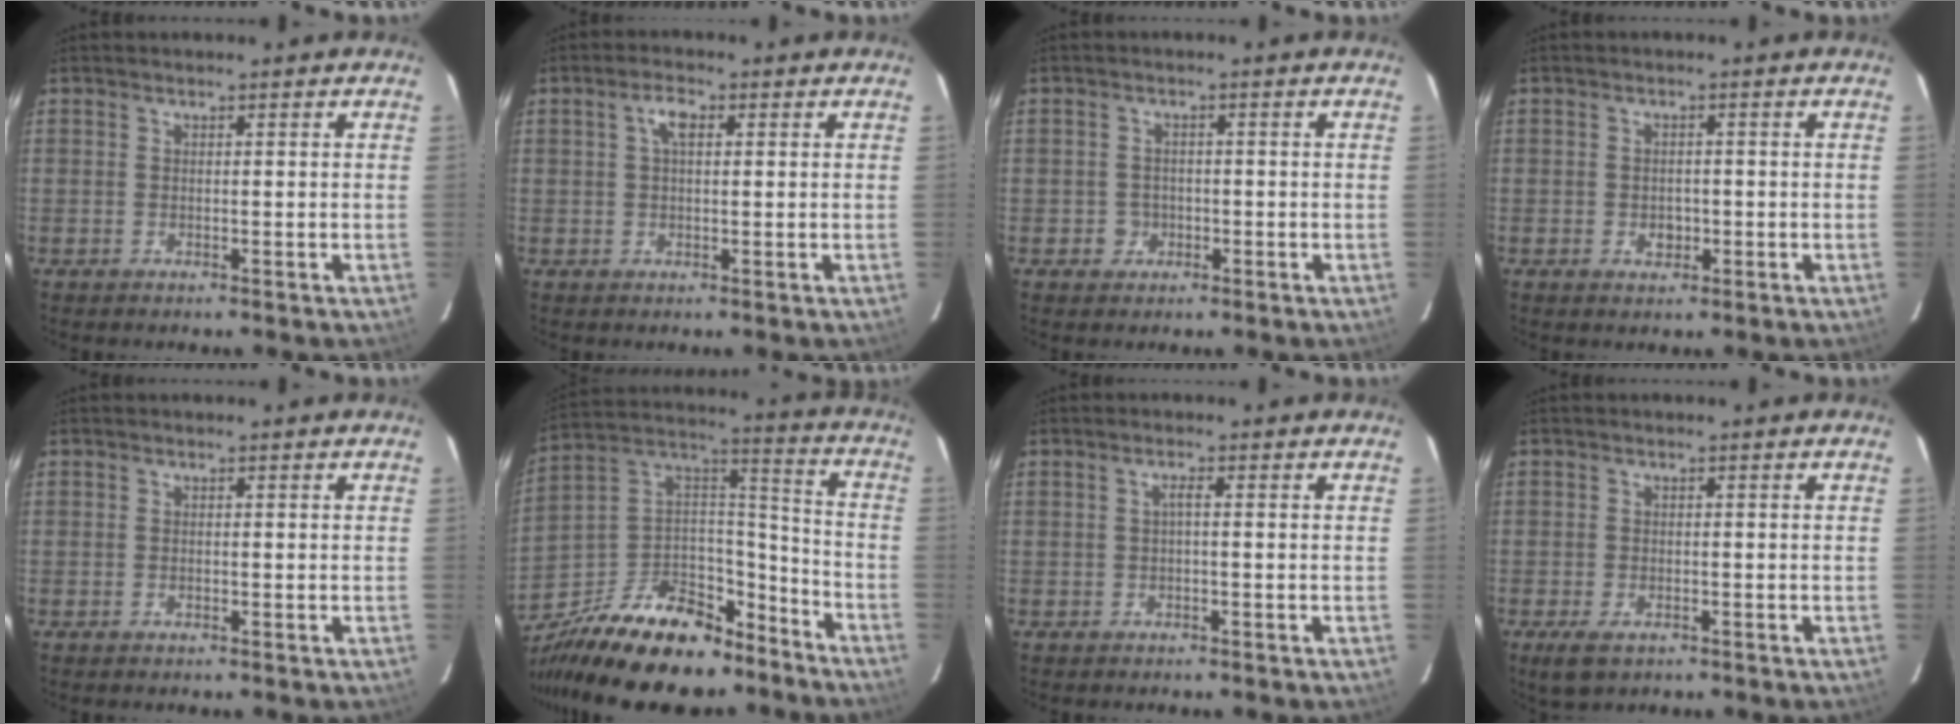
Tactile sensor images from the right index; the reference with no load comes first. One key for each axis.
{"total": 3.0, "fx": 0.9, "fy": 1.4, "fz": 2.6, "tx": -0.050, "ty": 0.010, "tz": 0.017}
{"total": 2.7, "fx": -0.9, "fy": 2.5, "fz": 0.3, "tx": -0.006, "ty": 0.003, "tz": -0.011}
{"total": 2.4, "fx": -0.7, "fy": 2.0, "fz": 1.2, "tx": -0.021, "ty": 0.002, "tz": -0.007}
{"total": 0.6, "fx": -0.3, "fy": 0.3, "fz": 0.3, "tx": -0.007, "ty": 0.000, "tz": -0.005}
{"total": 28.3, "fx": -20.3, "fy": 13.4, "fz": 14.5, "tx": -0.293, "ty": 0.032, "tz": -0.311}
{"total": 1.1, "fx": -0.2, "fy": 0.1, "fz": 1.1, "tx": -0.020, "ty": 0.006, "tz": -0.005}
{"total": 4.1, "fx": -2.3, "fy": 2.1, "fz": 2.6, "tx": -0.058, "ty": -0.011, "tz": -0.040}